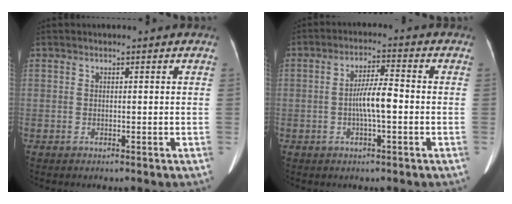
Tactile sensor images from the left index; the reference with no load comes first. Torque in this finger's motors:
{"motor_torque": [1.01, 0.30, 0.58, 0.15]}